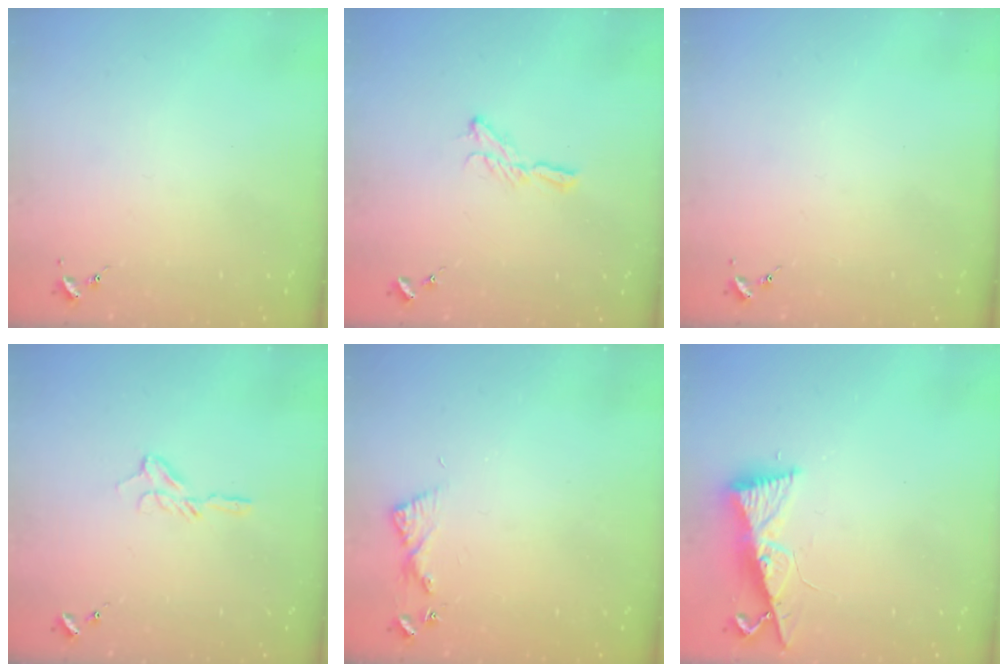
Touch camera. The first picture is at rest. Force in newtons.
{"total": 6.3, "press": 6.3, "slide": 0.3}
{"total": 0.0}
{"total": 6.9, "press": 6.9, "slide": 0.7}
{"total": 6.1, "press": 6.1, "slide": 0.6}
{"total": 8.5, "press": 8.5, "slide": 1.0}